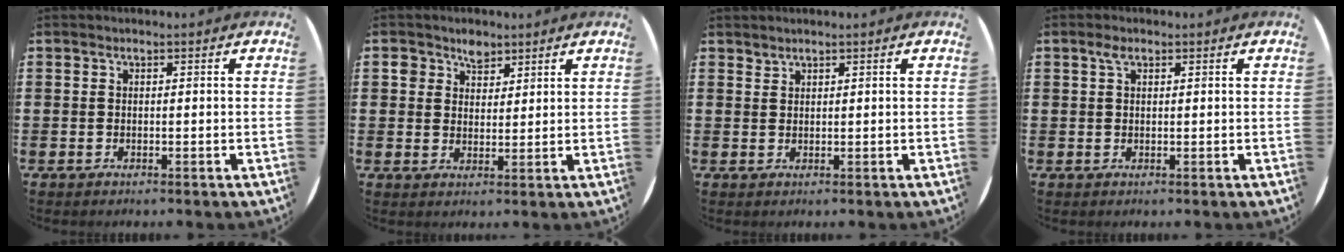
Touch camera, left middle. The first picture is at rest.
{"total": 3.5, "force": [2.6, 2.3, 0.7], "torque": [-0.006, 0.003, 0.046]}
{"total": 1.0, "force": [1.0, 0.0, -0.2], "torque": [0.003, 0.001, 0.019]}
{"total": 1.4, "force": [0.7, 0.7, 1.0], "torque": [-0.014, 0.003, 0.010]}